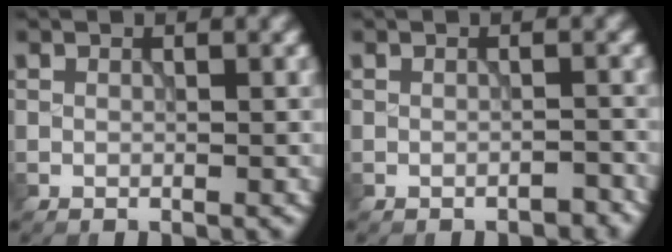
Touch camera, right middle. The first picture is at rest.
{"total": 1.0, "force": [-0.9, 0.2, 0.3], "torque": [-0.003, 0.004, -0.013]}